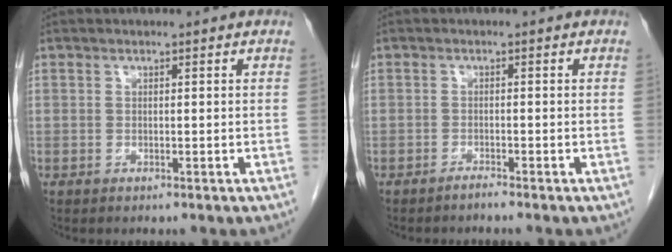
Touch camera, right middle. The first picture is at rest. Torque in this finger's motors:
{"motor_torque": [0.04, -0.04, -0.04, 0.01]}